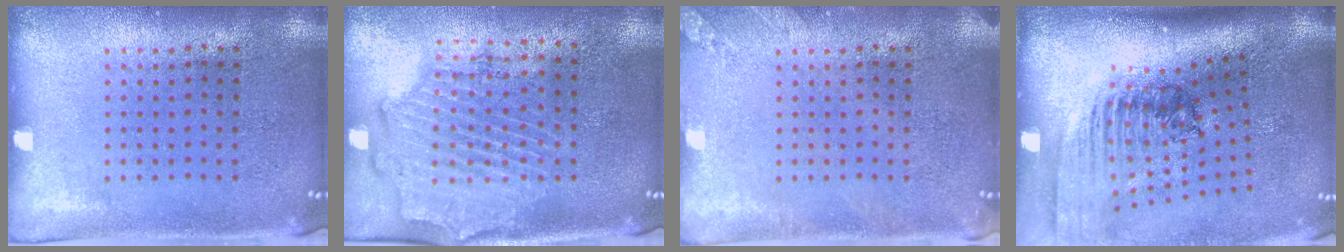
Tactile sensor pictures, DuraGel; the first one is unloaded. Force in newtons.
{"total": 1.8, "press": 1.7, "slide": 0.6}
{"total": 1.4, "press": 1.4, "slide": 0.2}
{"total": 2.4, "press": 1.7, "slide": 1.7}